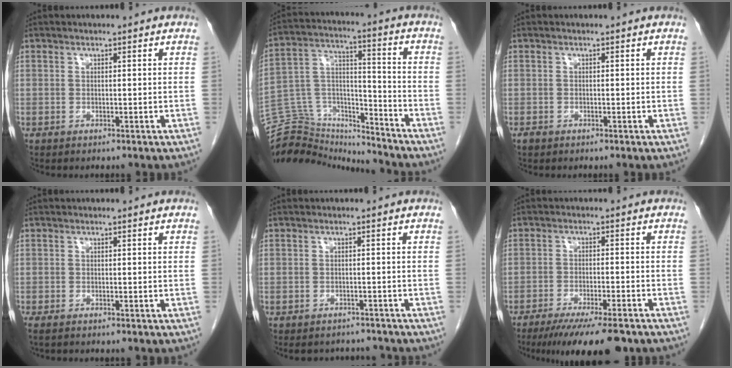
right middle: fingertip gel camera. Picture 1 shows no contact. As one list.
[{"total": 17.0, "force": [-16.5, 3.8, 1.9], "torque": [-0.043, 0.065, -0.270]}, {"total": 0.5, "force": [-0.4, 0.3, 0.2], "torque": [-0.004, 0.001, -0.007]}, {"total": 1.4, "force": [-1.2, 0.2, 0.7], "torque": [-0.016, -0.005, -0.017]}, {"total": 5.3, "force": [-5.0, 1.7, 0.5], "torque": [-0.003, 0.005, -0.061]}, {"total": 12.6, "force": [-9.7, 1.9, 7.7], "torque": [-0.107, -0.022, -0.149]}]